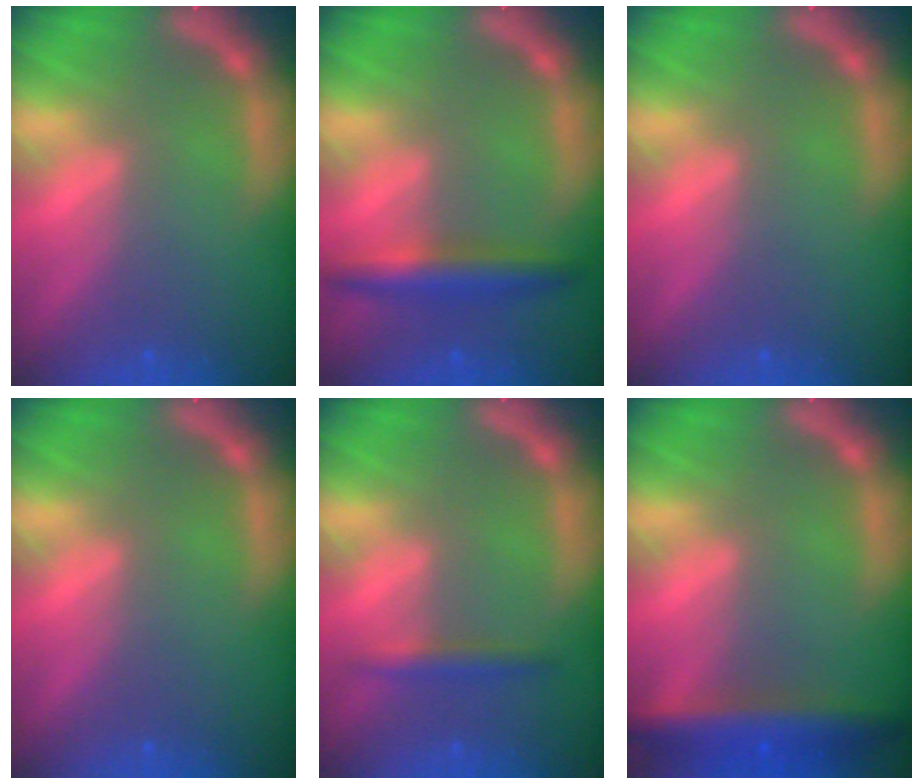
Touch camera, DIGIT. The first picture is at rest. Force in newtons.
{"total": 4.0}
{"total": 0.0}
{"total": 0.0}
{"total": 1.9}
{"total": 5.9}